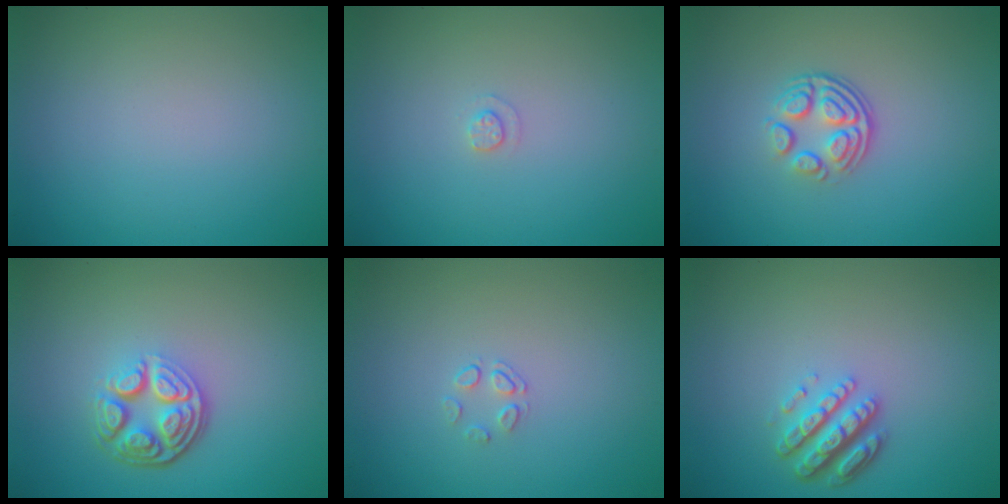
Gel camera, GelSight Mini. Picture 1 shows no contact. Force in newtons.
{"total": 0.9, "press": 0.9, "slide": 0.2}
{"total": 3.7, "press": 2.6, "slide": 2.7}
{"total": 4.6, "press": 3.4, "slide": 3.1}
{"total": 1.1, "press": 0.5, "slide": 1.0}
{"total": 3.8, "press": 3.0, "slide": 2.2}